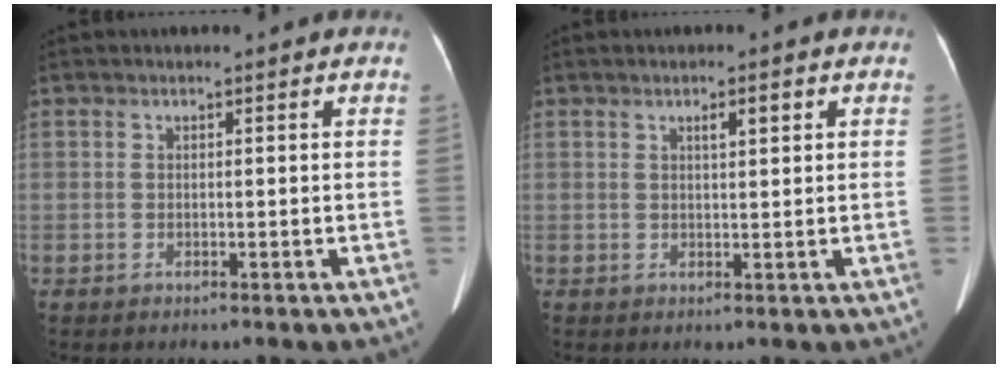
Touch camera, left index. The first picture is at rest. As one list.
[{"total": 2.0, "force": [0.9, 0.4, 1.8], "torque": [-0.030, 0.002, 0.014]}]